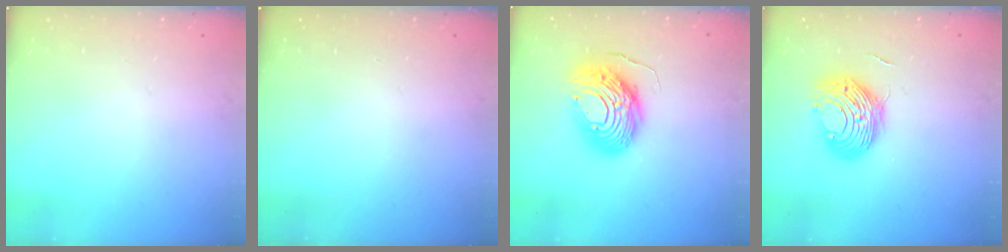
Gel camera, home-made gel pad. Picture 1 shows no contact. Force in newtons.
{"total": 0.0}
{"total": 14.3, "press": 14.3, "slide": 1.4}
{"total": 10.4, "press": 10.4, "slide": 0.4}